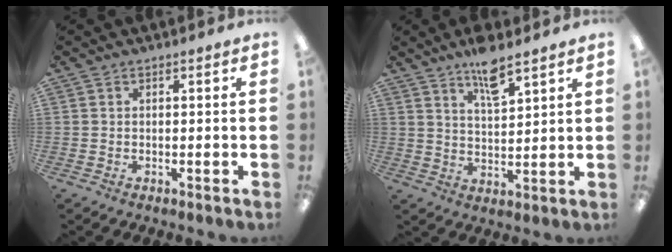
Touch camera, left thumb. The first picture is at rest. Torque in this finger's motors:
{"motor_torque": [0.71, 0.28, 0.53, -0.53, 0.04]}